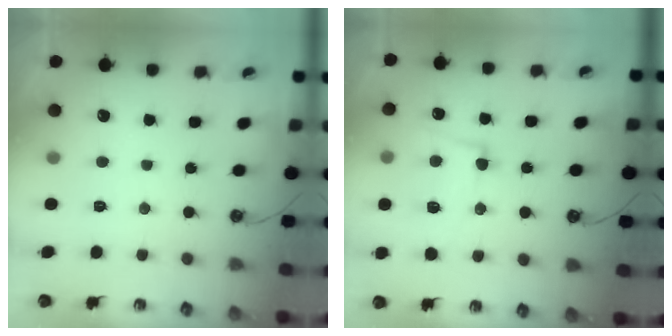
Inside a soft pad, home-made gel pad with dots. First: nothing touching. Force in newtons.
{"total": 4.7, "press": 4.5, "slide": 1.5}